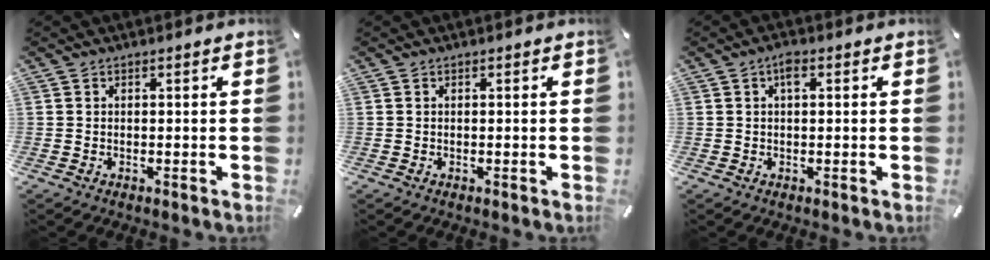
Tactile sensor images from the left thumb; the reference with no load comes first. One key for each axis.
{"total": 0.0}
{"total": 2.3, "fx": 0.7, "fy": 1.0, "fz": 1.9, "tx": -0.033, "ty": 0.004, "tz": 0.008}